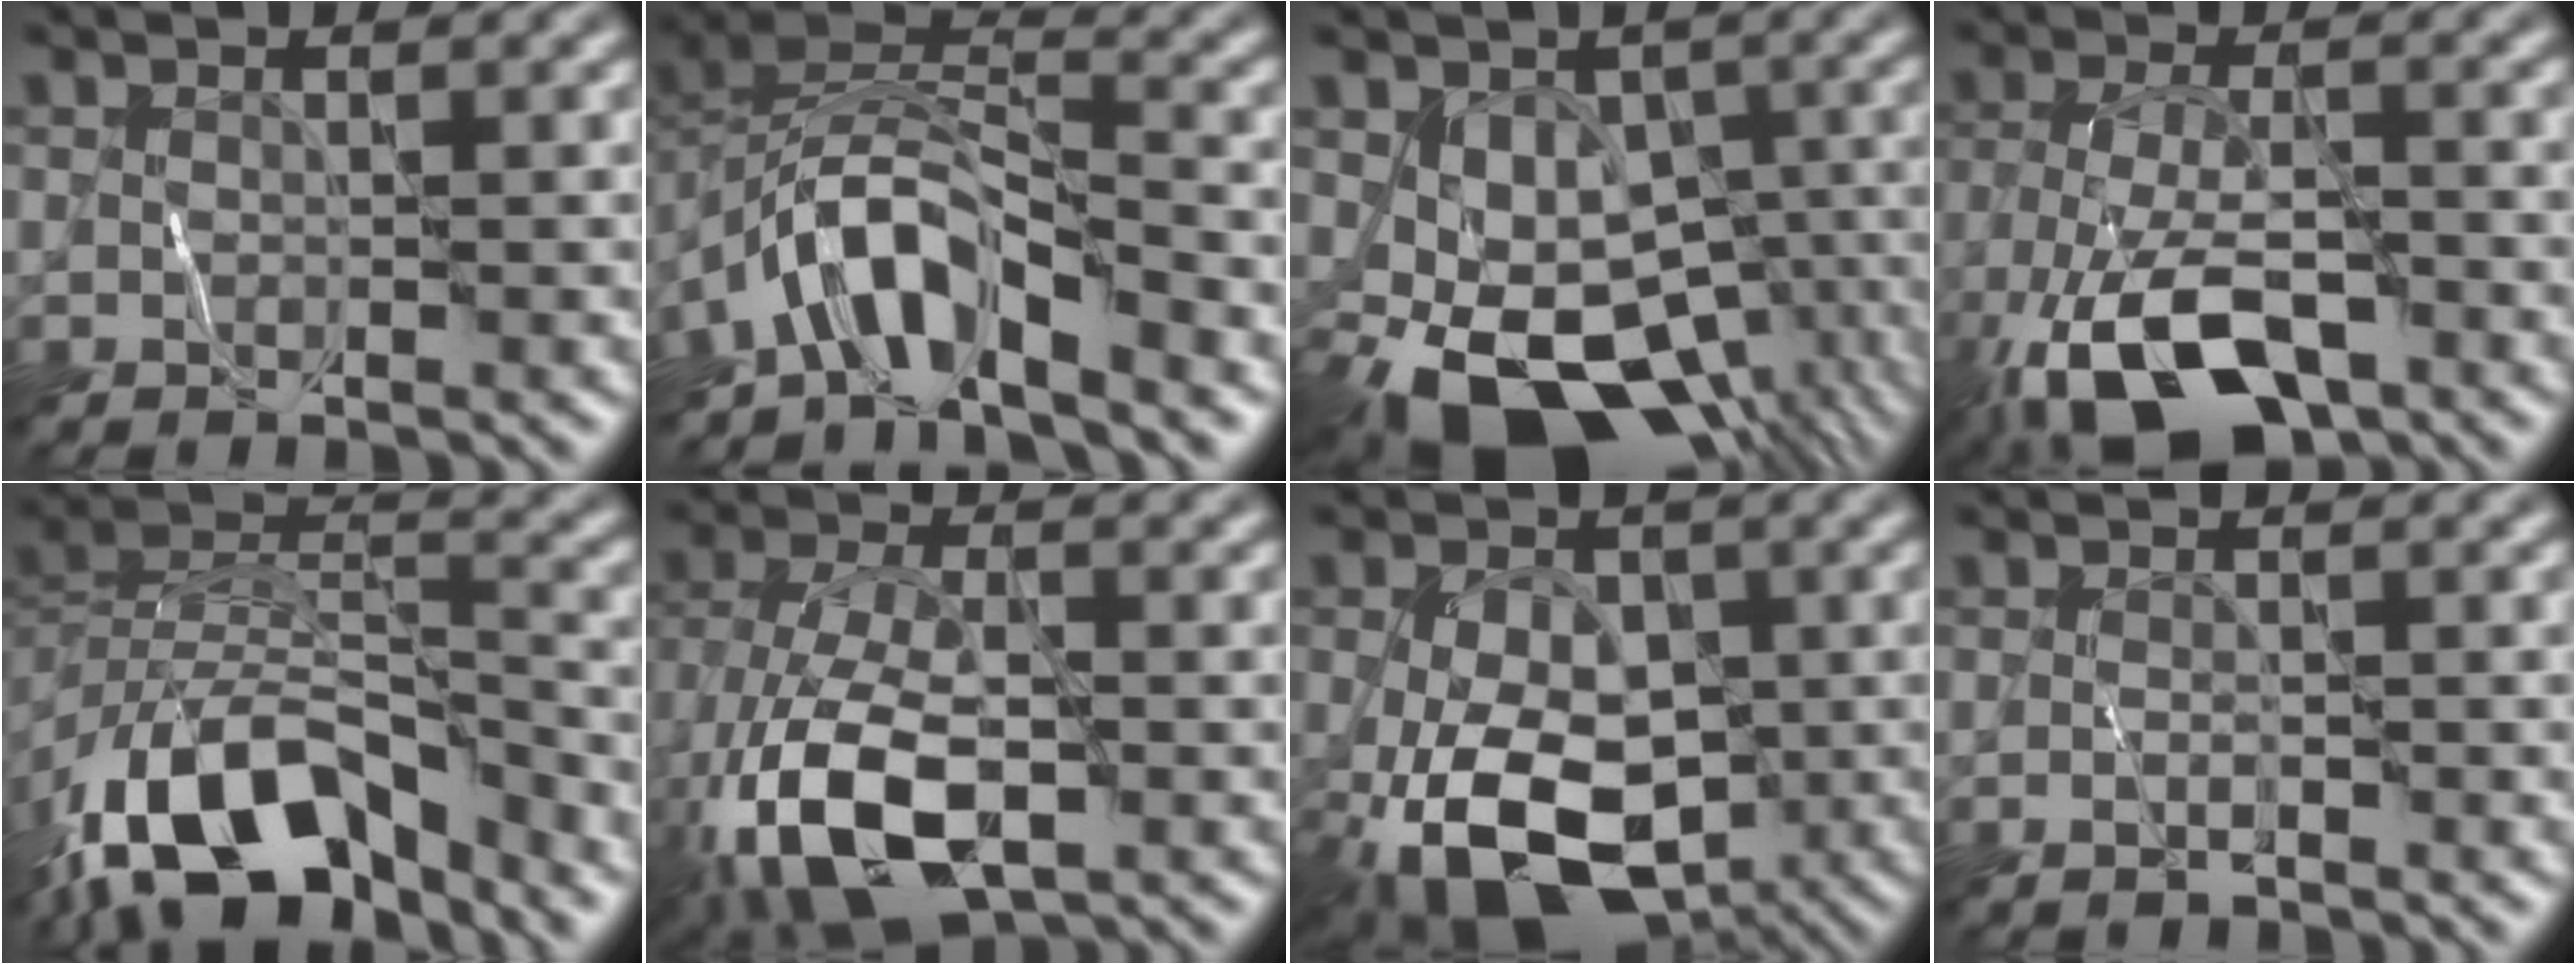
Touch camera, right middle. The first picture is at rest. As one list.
[{"total": 6.9, "force": [-4.5, 2.2, 4.7], "torque": [-0.077, 0.007, -0.095]}, {"total": 12.1, "force": [-5.1, 7.6, 7.9], "torque": [-0.122, -0.031, -0.065]}, {"total": 9.7, "force": [-5.6, 3.9, 6.9], "torque": [-0.142, -0.015, -0.103]}, {"total": 12.1, "force": [-7.8, 5.3, 7.7], "torque": [-0.140, 0.012, -0.153]}, {"total": 11.5, "force": [-4.9, 5.3, 8.9], "torque": [-0.200, -0.023, -0.092]}, {"total": 14.3, "force": [-5.0, 8.7, 10.2], "torque": [-0.173, -0.030, -0.079]}, {"total": 0.7, "force": [-0.4, 0.0, 0.5], "torque": [-0.010, 0.002, -0.010]}]